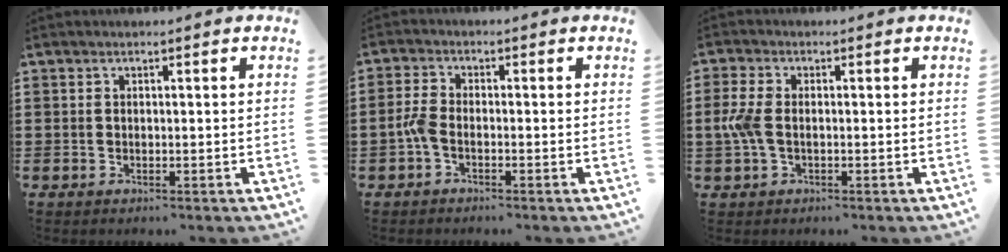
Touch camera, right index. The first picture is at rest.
{"total": 2.7, "force": [-1.2, 1.1, 2.2], "torque": [-0.062, -0.004, -0.029]}
{"total": 4.5, "force": [-0.7, 2.4, 3.7], "torque": [-0.106, -0.009, -0.022]}